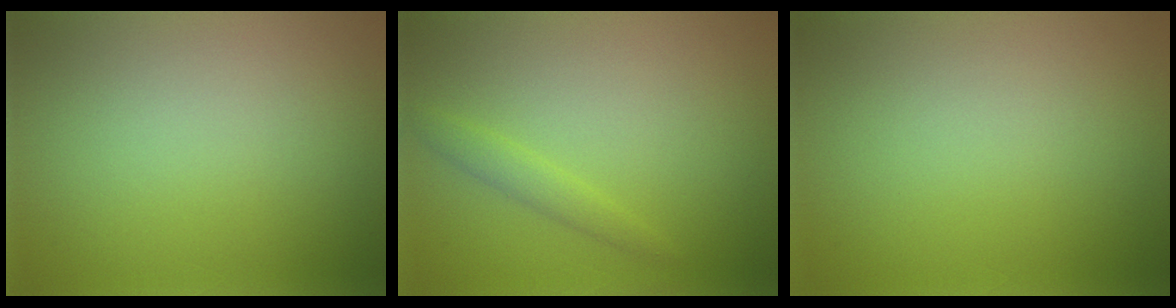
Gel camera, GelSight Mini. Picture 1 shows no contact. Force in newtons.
{"total": 1.4, "press": 1.4, "slide": 0.1}
{"total": 0.0}